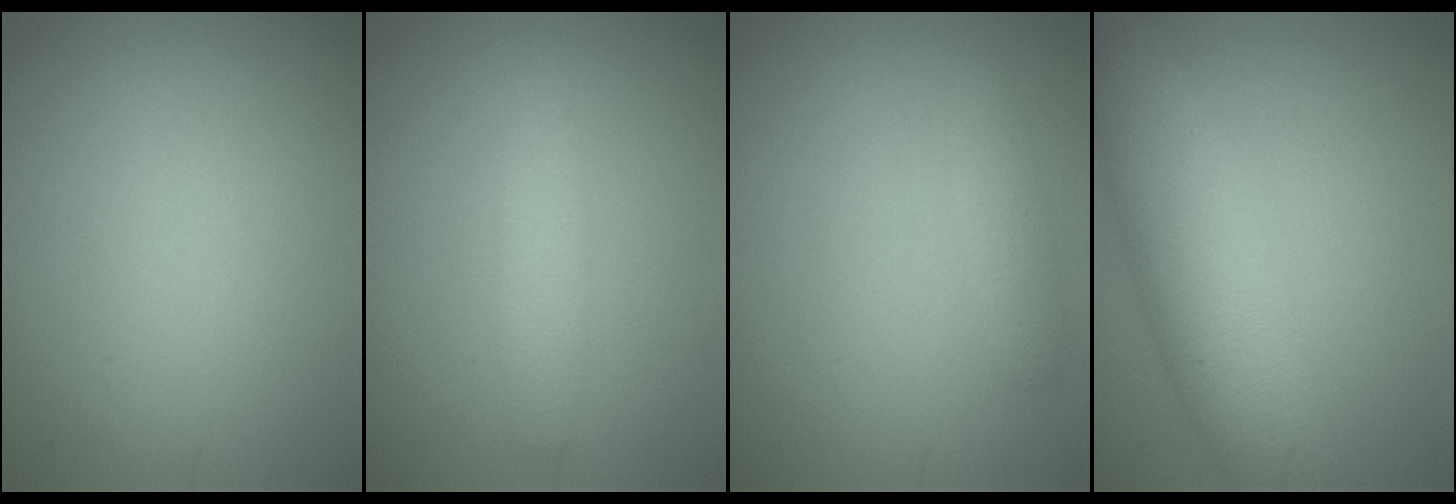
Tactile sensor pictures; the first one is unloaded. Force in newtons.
{"total": 2.5, "press": 2.5, "slide": 0.2}
{"total": 1.5, "press": 1.5, "slide": 0.0}
{"total": 7.1, "press": 7.1, "slide": 0.3}